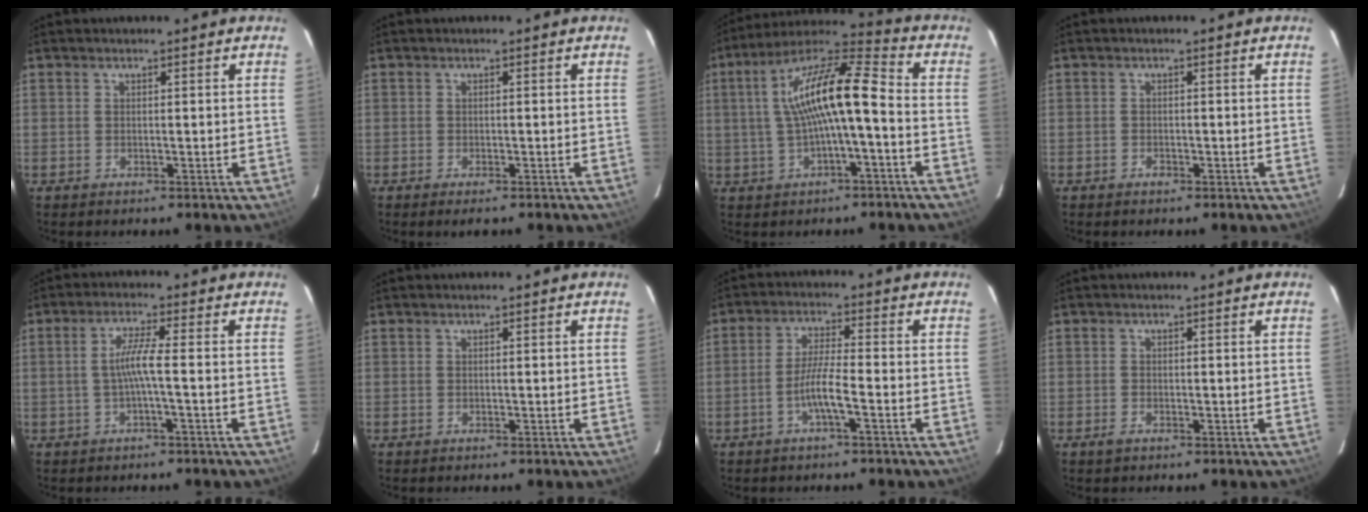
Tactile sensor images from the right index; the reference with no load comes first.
{"total": 1.8, "force": [-1.4, 0.3, 1.1], "torque": [-0.023, -0.005, -0.023]}
{"total": 14.0, "force": [-0.5, 2.7, 13.8], "torque": [-0.253, 0.029, -0.010]}
{"total": 1.0, "force": [-0.7, 0.6, 0.3], "torque": [-0.006, 0.002, -0.014]}
{"total": 4.0, "force": [-1.0, -0.6, 3.9], "torque": [-0.081, 0.002, -0.017]}
{"total": 0.0}
{"total": 5.1, "force": [-2.5, -0.1, 4.4], "torque": [-0.093, 0.002, -0.047]}
{"total": 1.3, "force": [-0.9, 0.7, 0.7], "torque": [-0.015, -0.002, -0.018]}